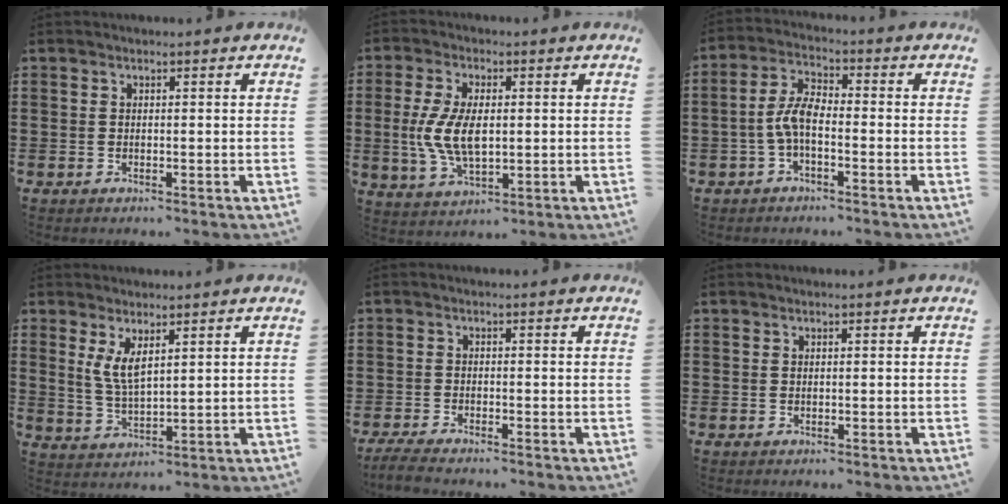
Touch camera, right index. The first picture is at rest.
{"total": 7.8, "force": [0.0, 3.9, 6.7], "torque": [-0.154, 0.002, -0.005]}
{"total": 5.5, "force": [-1.5, 2.1, 4.8], "torque": [-0.120, -0.003, -0.038]}
{"total": 4.5, "force": [2.3, 1.4, 3.6], "torque": [-0.083, -0.002, 0.039]}
{"total": 2.6, "force": [-2.5, -0.1, 0.6], "torque": [-0.026, -0.008, -0.054]}
{"total": 0.0}